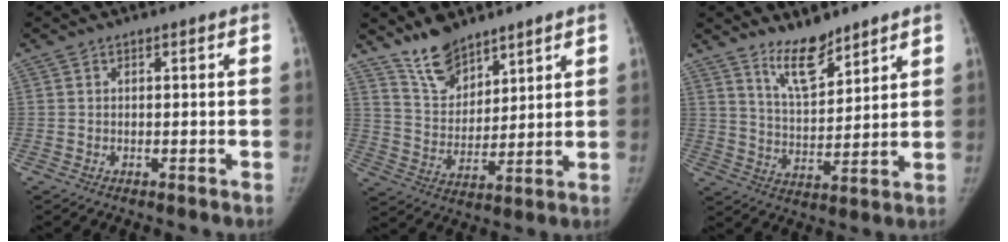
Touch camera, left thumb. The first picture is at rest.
{"total": 9.5, "force": [7.7, 4.3, 3.4], "torque": [-0.035, -0.055, 0.155]}
{"total": 8.6, "force": [6.9, 2.9, 4.3], "torque": [-0.054, -0.063, 0.132]}